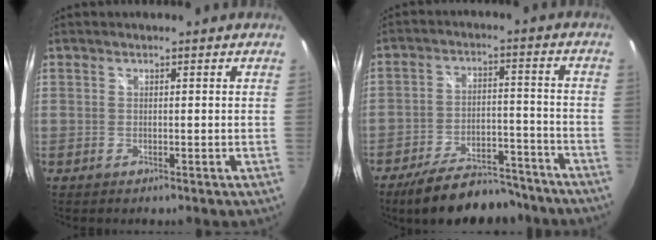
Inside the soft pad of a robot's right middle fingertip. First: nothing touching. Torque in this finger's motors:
{"motor_torque": [1.10, -1.04, 0.36, 0.16]}